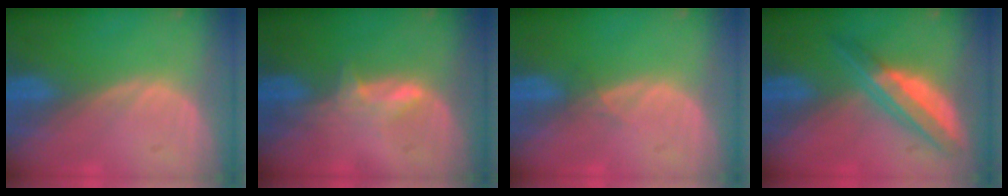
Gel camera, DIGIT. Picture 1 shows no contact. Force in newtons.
{"total": 2.8, "press": 2.8, "slide": 0.4}
{"total": 0.7, "press": 0.7, "slide": 0.2}
{"total": 6.7, "press": 5.6, "slide": 3.7}